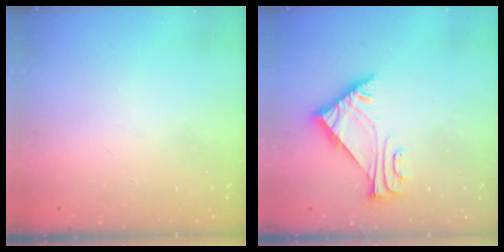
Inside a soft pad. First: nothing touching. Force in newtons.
{"total": 5.5, "press": 5.5, "slide": 0.9}